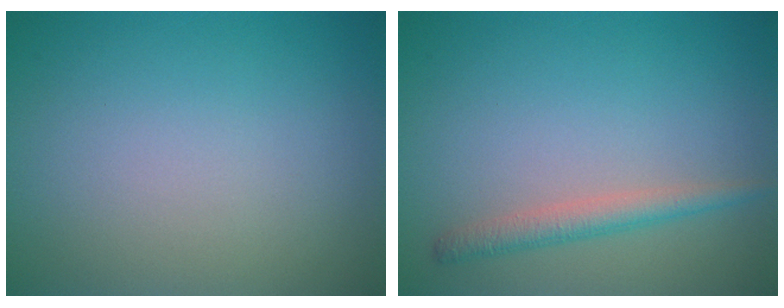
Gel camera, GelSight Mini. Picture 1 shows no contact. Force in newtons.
{"total": 2.1, "press": 2.1, "slide": 0.1}